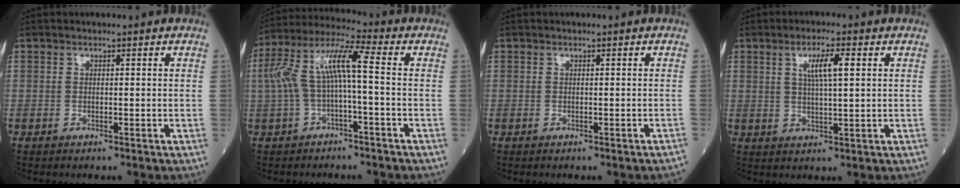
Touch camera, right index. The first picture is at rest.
{"total": 9.4, "force": [-0.3, 1.3, 9.3], "torque": [-0.190, 0.044, -0.007]}
{"total": 0.6, "force": [-0.5, -0.1, 0.3], "torque": [-0.004, 0.001, -0.008]}
{"total": 5.1, "force": [1.7, 0.4, 4.8], "torque": [-0.087, 0.002, 0.031]}